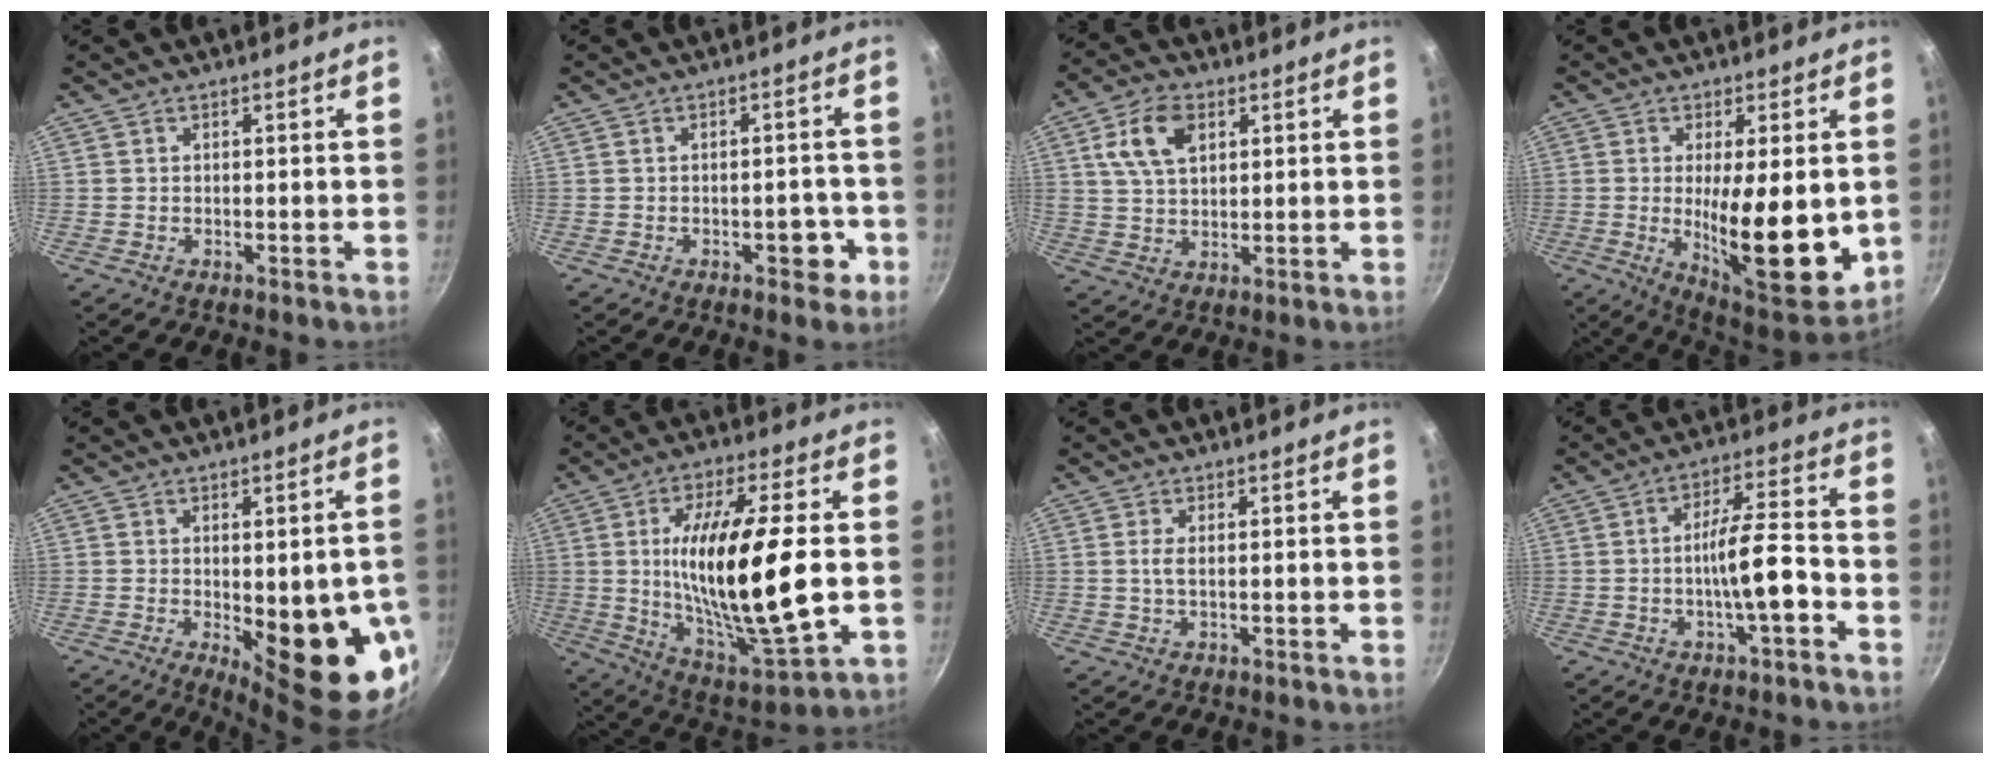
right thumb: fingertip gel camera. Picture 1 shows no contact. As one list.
[{"total": 4.5, "force": [-1.8, 2.5, 3.2], "torque": [-0.021, 0.015, -0.018]}, {"total": 9.4, "force": [3.4, 5.8, 6.6], "torque": [-0.111, -0.001, 0.061]}, {"total": 17.3, "force": [-0.7, 5.6, 16.3], "torque": [-0.227, -0.025, -0.003]}, {"total": 16.1, "force": [-3.0, 5.5, 14.8], "torque": [-0.171, -0.016, -0.026]}, {"total": 23.3, "force": [0.2, 6.4, 22.4], "torque": [-0.402, -0.008, 0.008]}, {"total": 1.9, "force": [0.2, 0.7, 1.8], "torque": [-0.040, -0.001, 0.004]}, {"total": 8.9, "force": [-3.0, 2.0, 8.1], "torque": [-0.129, 0.036, -0.049]}]